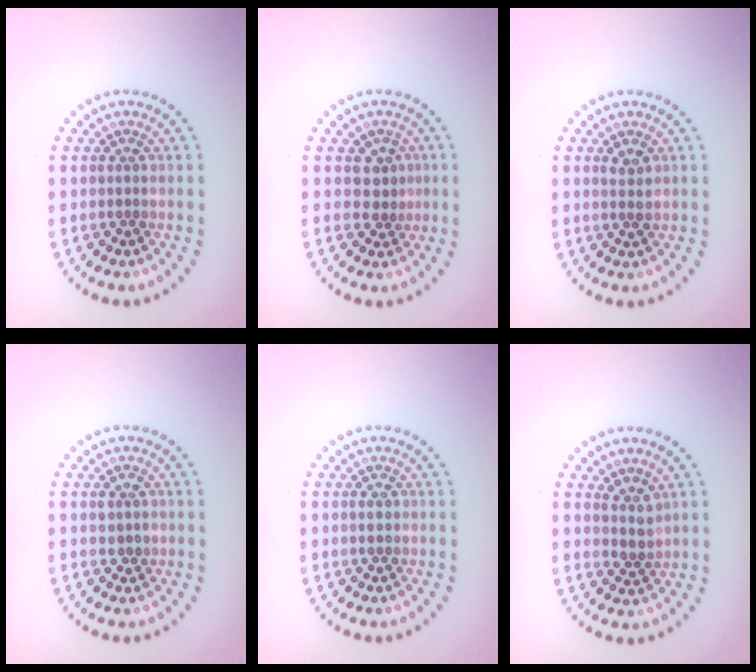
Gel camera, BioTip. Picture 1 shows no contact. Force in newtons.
{"total": 1.8, "press": 1.6, "slide": 0.9}
{"total": 1.4, "press": 1.4, "slide": 0.2}
{"total": 1.4, "press": 1.4, "slide": 0.2}
{"total": 1.2, "press": 1.2, "slide": 0.1}
{"total": 1.9, "press": 1.6, "slide": 1.1}